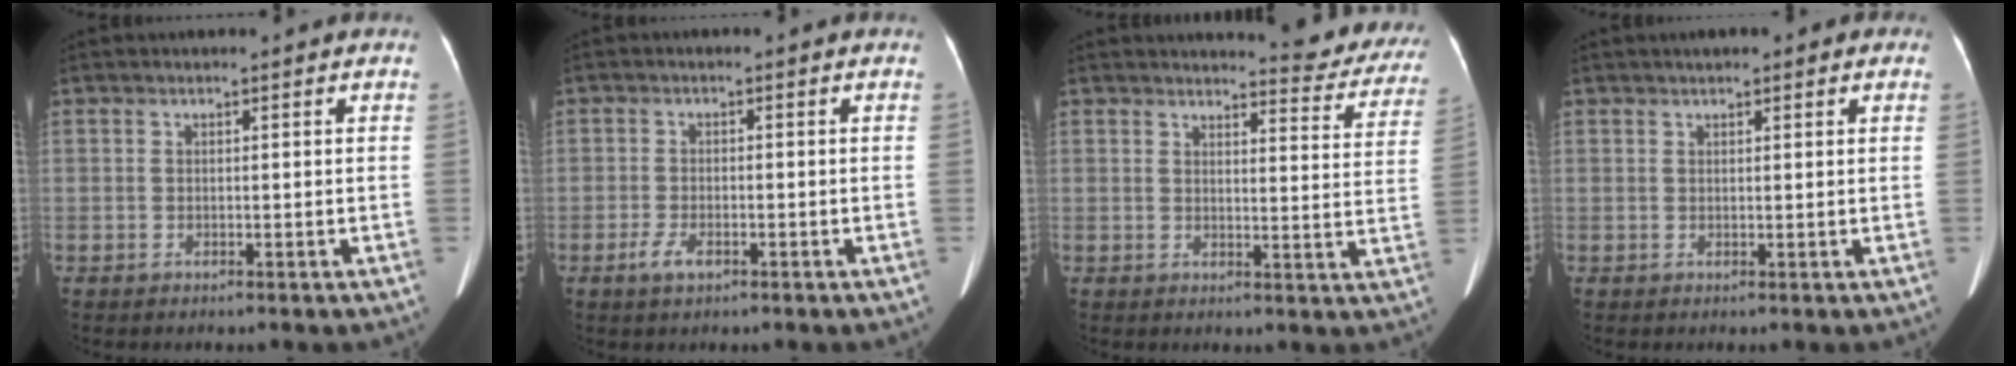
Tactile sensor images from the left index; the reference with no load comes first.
{"total": 2.8, "force": [-1.6, 1.1, 2.0], "torque": [-0.049, -0.002, -0.027]}
{"total": 11.6, "force": [11.2, 1.9, 2.4], "torque": [-0.006, -0.053, 0.103]}
{"total": 2.7, "force": [1.7, 0.9, 1.9], "torque": [-0.028, 0.015, 0.022]}